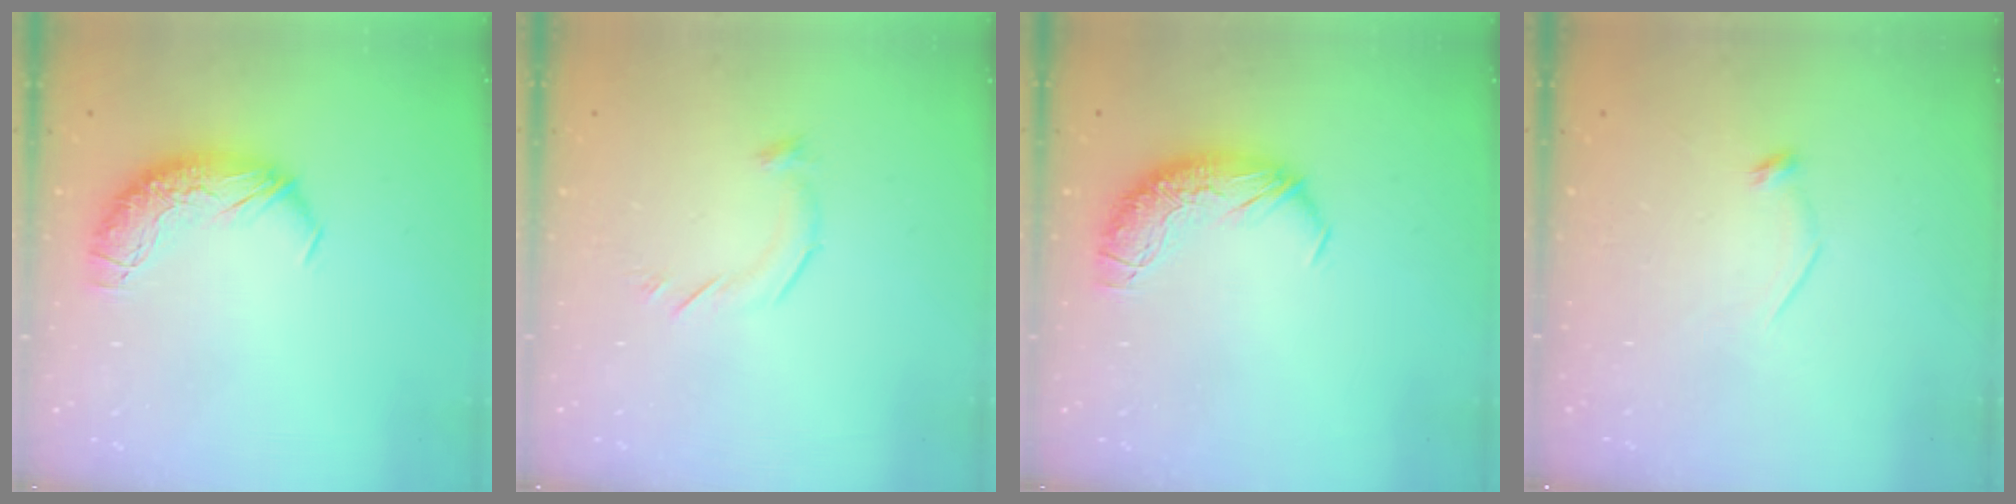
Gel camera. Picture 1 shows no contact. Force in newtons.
{"total": 6.7, "press": 6.7, "slide": 0.6}
{"total": 0.0}
{"total": 7.9, "press": 7.9, "slide": 0.9}